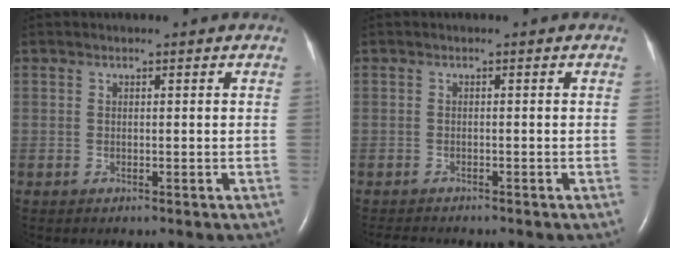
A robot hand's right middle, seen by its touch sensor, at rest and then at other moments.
{"total": 2.9, "force": [-2.8, 0.3, 0.8], "torque": [-0.011, -0.010, -0.042]}